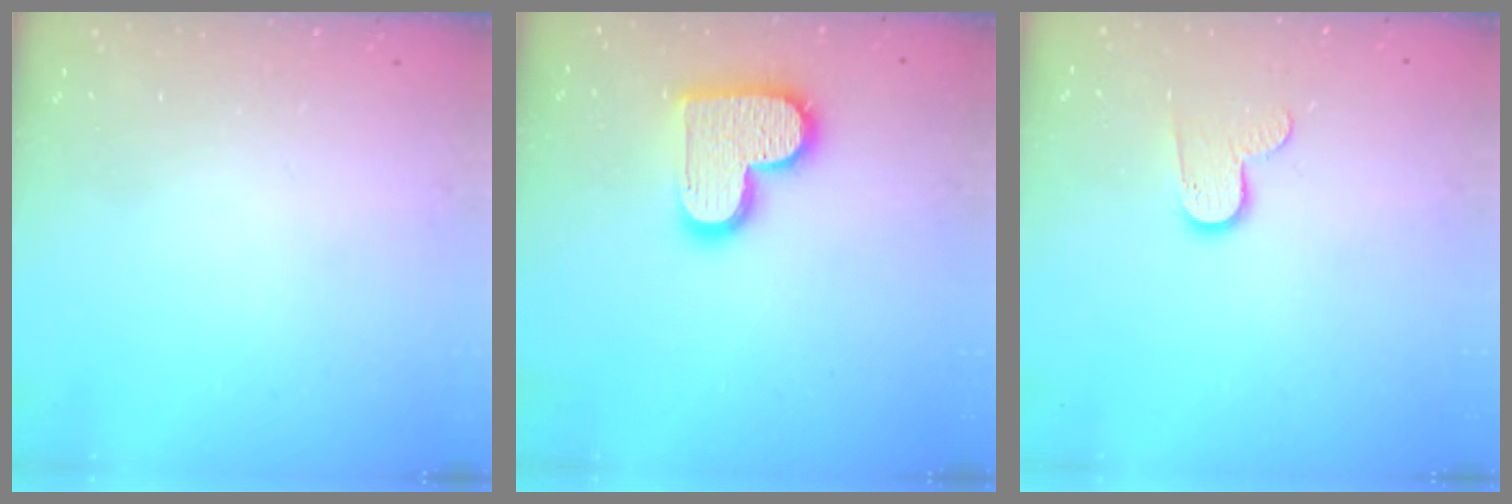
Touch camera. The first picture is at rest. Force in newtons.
{"total": 13.8, "press": 13.8, "slide": 0.6}
{"total": 7.4, "press": 7.4, "slide": 0.3}